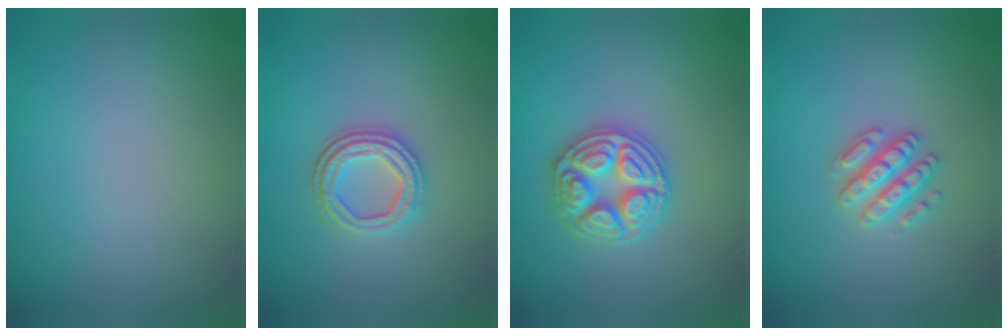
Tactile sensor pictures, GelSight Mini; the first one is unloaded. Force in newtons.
{"total": 3.5, "press": 3.0, "slide": 1.8}
{"total": 4.9, "press": 4.8, "slide": 0.7}
{"total": 2.8, "press": 2.7, "slide": 0.6}